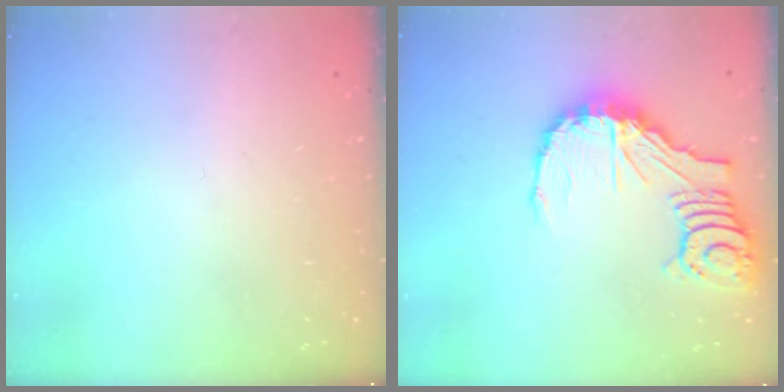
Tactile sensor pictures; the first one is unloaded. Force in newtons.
{"total": 14.8, "press": 14.7, "slide": 2.0}